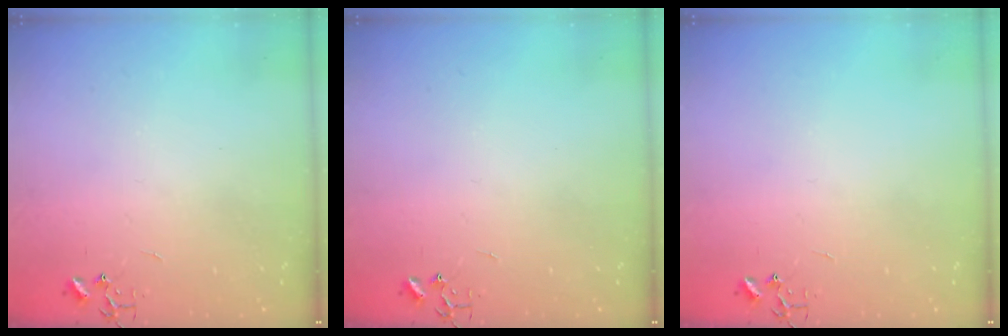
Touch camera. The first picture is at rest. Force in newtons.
{"total": 0.0}
{"total": 0.0}